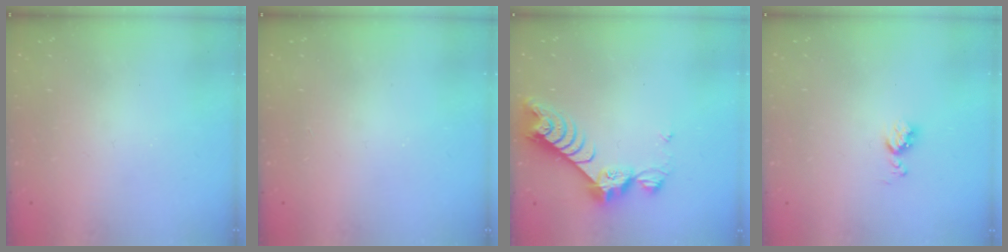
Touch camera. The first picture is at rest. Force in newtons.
{"total": 1.7, "press": 1.7, "slide": 0.2}
{"total": 9.0, "press": 8.9, "slide": 0.9}
{"total": 4.9, "press": 4.9, "slide": 0.5}